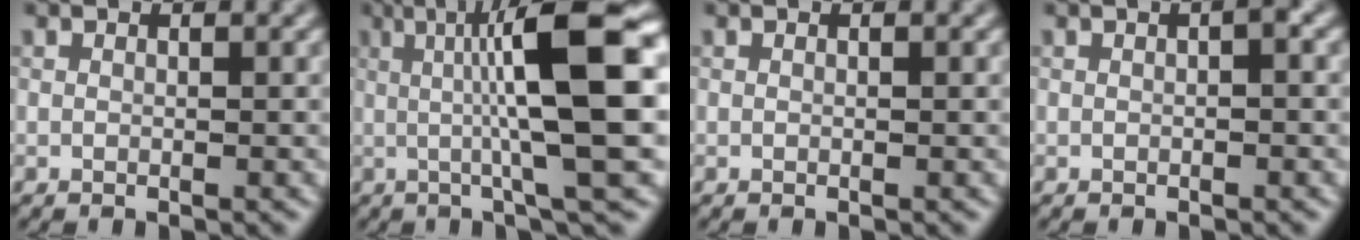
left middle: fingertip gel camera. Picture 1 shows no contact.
{"total": 10.8, "force": [0.8, 1.7, 10.6], "torque": [-0.150, 0.022, 0.020]}
{"total": 0.0}
{"total": 1.4, "force": [0.1, 0.2, 1.4], "torque": [-0.013, 0.006, 0.004]}